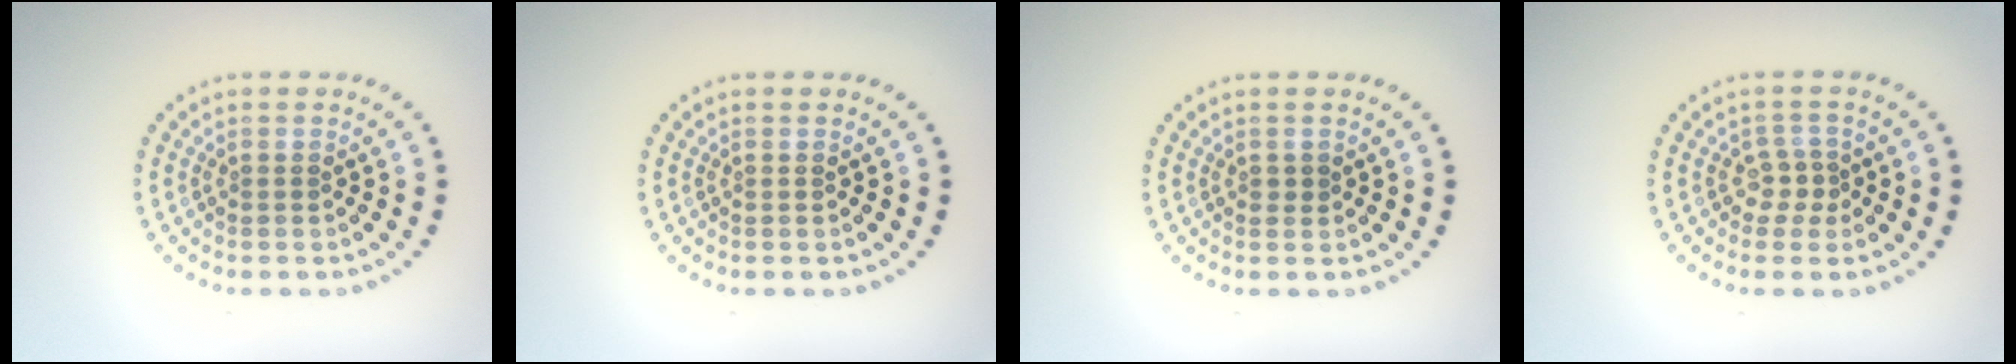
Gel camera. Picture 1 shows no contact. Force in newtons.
{"total": 0.0}
{"total": 0.7, "press": 0.6, "slide": 0.2}
{"total": 1.9, "press": 1.4, "slide": 1.2}